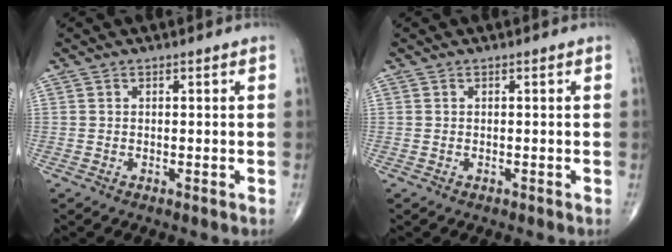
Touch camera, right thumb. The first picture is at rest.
{"total": 0.0}